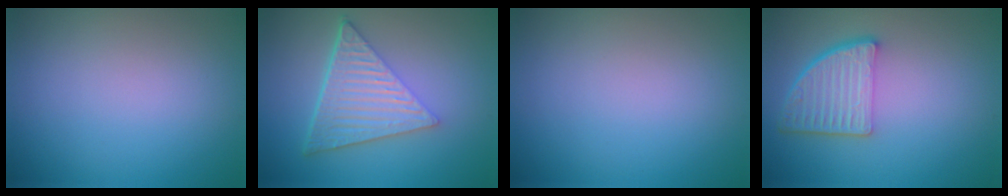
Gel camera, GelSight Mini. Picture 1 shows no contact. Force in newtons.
{"total": 6.7, "press": 4.4, "slide": 5.0}
{"total": 0.0}
{"total": 5.1, "press": 3.7, "slide": 3.5}